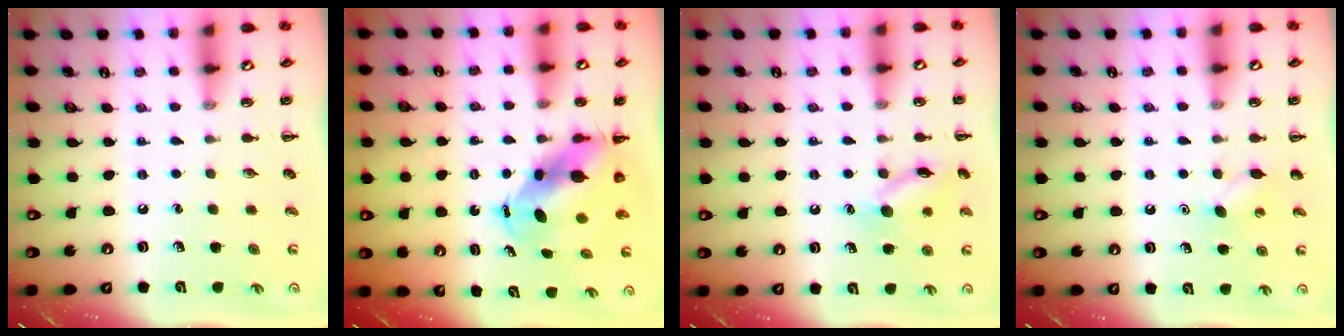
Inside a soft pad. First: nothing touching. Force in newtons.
{"total": 7.4, "press": 7.3, "slide": 1.6}
{"total": 10.9, "press": 10.9, "slide": 0.5}
{"total": 5.6, "press": 5.4, "slide": 1.4}